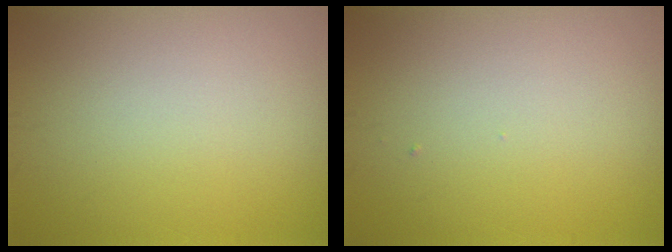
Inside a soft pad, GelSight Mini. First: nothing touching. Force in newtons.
{"total": 0.0}